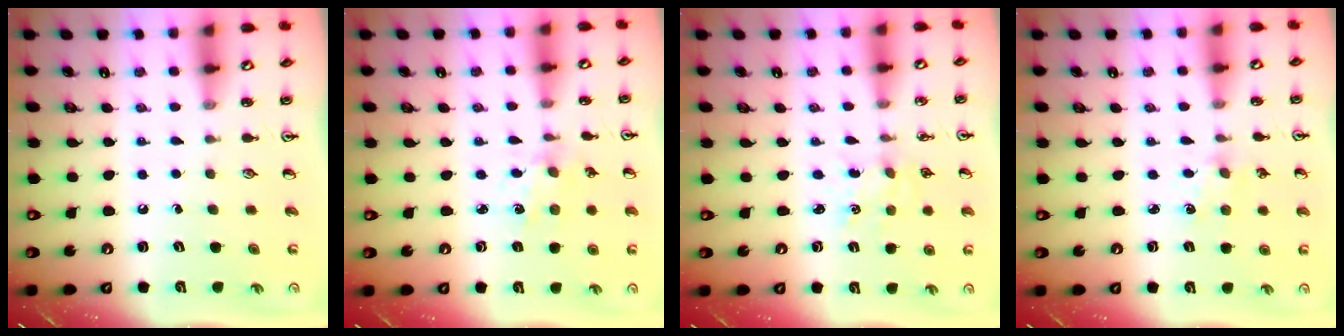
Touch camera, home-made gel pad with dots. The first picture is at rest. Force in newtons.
{"total": 1.7, "press": 1.6, "slide": 0.3}
{"total": 2.2, "press": 2.2, "slide": 0.3}
{"total": 1.3, "press": 1.3, "slide": 0.2}